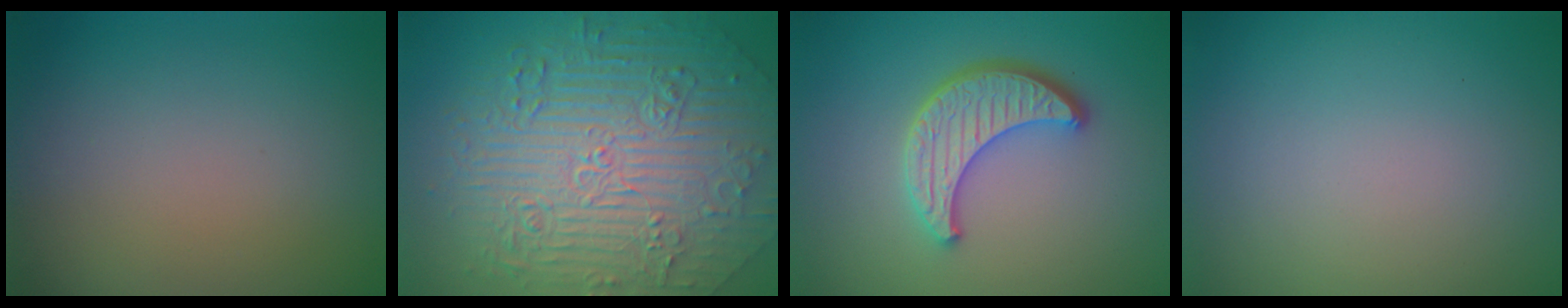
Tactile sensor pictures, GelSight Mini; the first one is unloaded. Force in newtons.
{"total": 10.8, "press": 7.4, "slide": 7.9}
{"total": 4.5, "press": 3.8, "slide": 2.5}
{"total": 0.0}